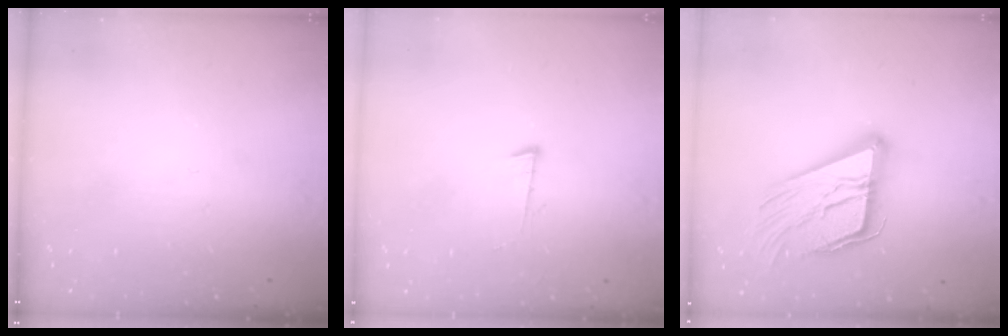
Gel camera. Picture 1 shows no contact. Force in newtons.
{"total": 3.9, "press": 3.9, "slide": 0.6}
{"total": 19.0, "press": 18.8, "slide": 2.8}